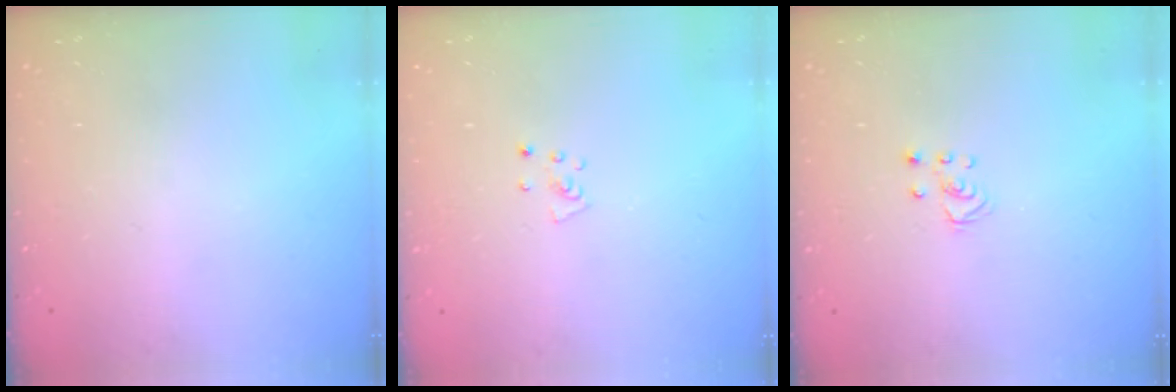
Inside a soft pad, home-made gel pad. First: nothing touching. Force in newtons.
{"total": 3.1, "press": 3.1, "slide": 0.3}
{"total": 2.5, "press": 2.5, "slide": 0.2}